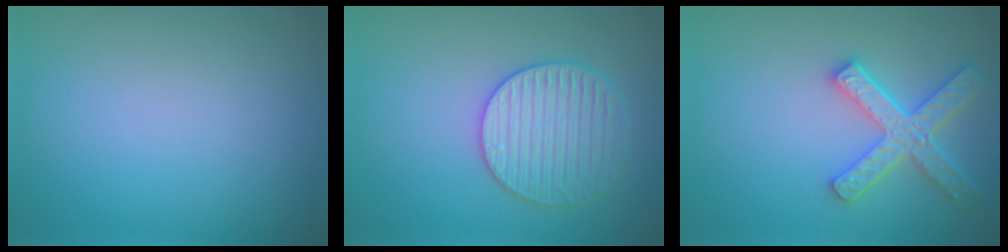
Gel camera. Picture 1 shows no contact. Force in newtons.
{"total": 3.6, "press": 3.5, "slide": 0.8}
{"total": 4.2, "press": 3.9, "slide": 1.7}